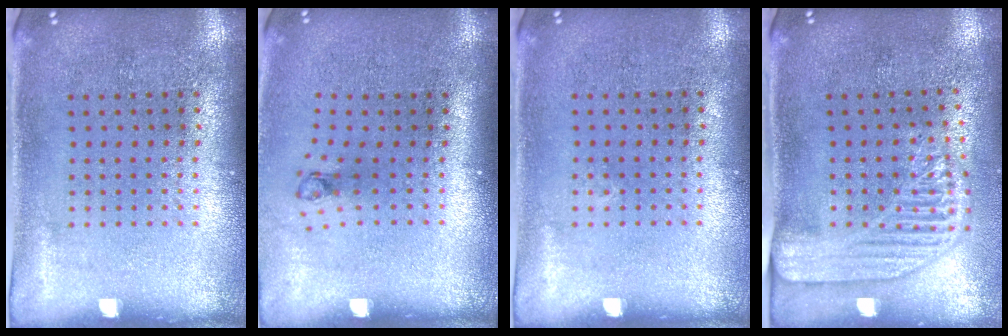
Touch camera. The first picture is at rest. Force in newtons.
{"total": 0.8, "press": 0.3, "slide": 0.7}
{"total": 0.0}
{"total": 2.2, "press": 1.8, "slide": 1.3}